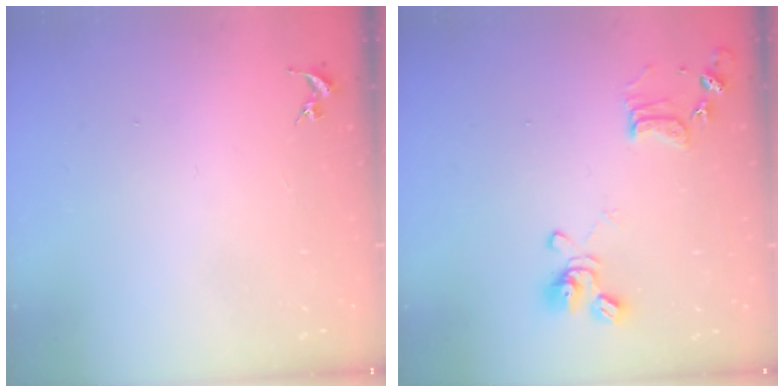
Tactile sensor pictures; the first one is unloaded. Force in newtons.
{"total": 11.9, "press": 11.8, "slide": 1.3}